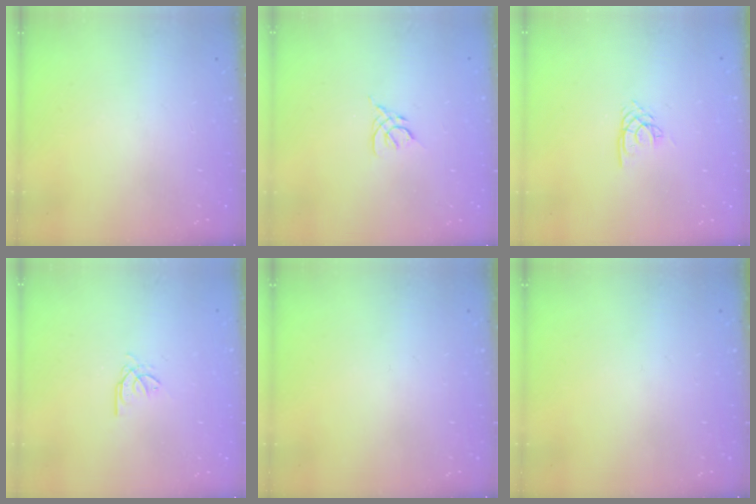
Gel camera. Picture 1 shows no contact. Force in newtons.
{"total": 2.8, "press": 2.8, "slide": 0.7}
{"total": 2.1, "press": 2.1, "slide": 0.1}
{"total": 2.7, "press": 2.7, "slide": 0.4}
{"total": 0.0}
{"total": 0.0}